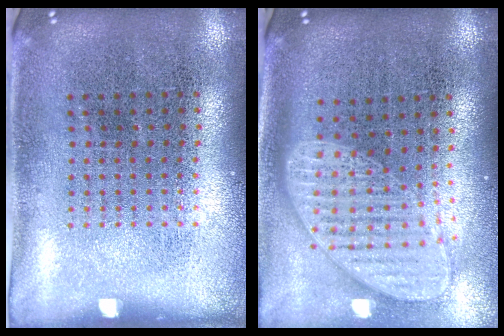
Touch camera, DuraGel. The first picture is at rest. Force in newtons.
{"total": 2.0, "press": 1.6, "slide": 1.2}